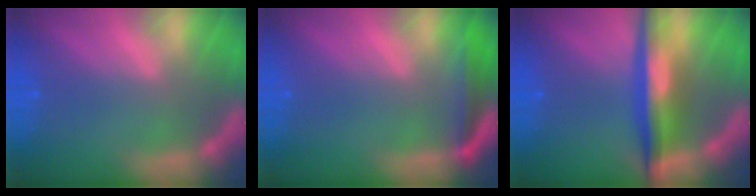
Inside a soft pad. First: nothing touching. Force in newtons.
{"total": 3.0}
{"total": 6.0}